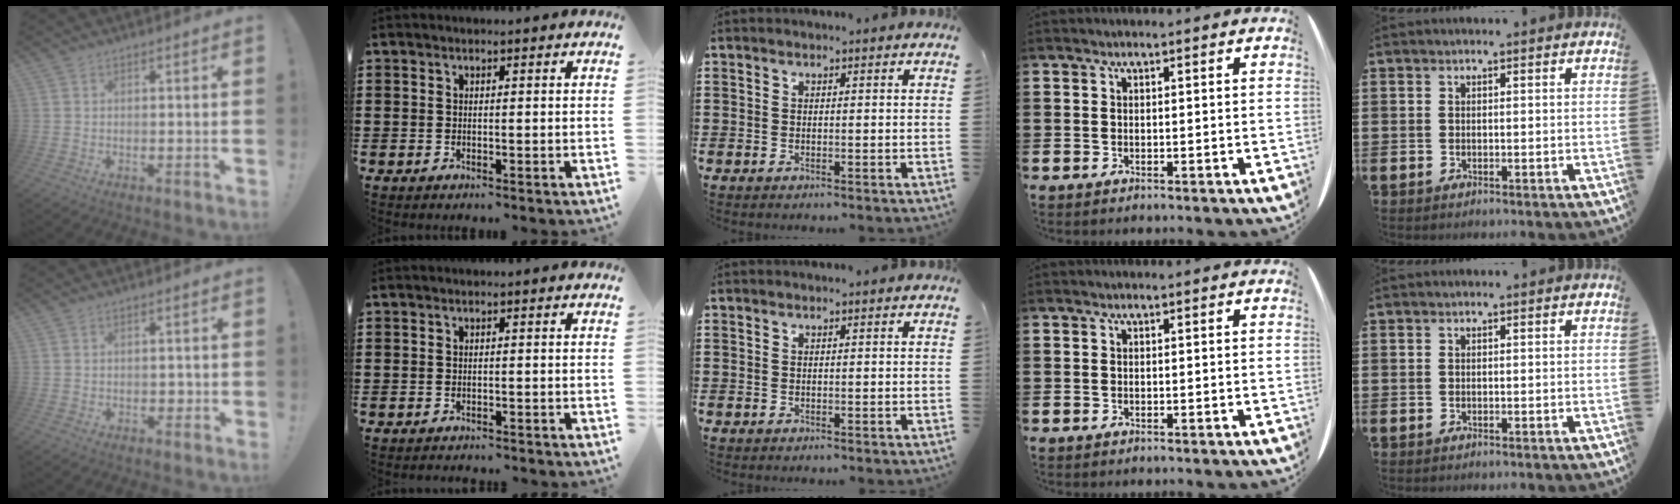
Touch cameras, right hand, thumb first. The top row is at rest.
{"thumb": {"total": 1.5, "force": [-0.4, 1.3, 0.7], "torque": [-0.009, 0.004, -0.008]}, "index": {"total": 0.8, "force": [-0.8, -0.1, -0.1], "torque": [-0.001, -0.002, -0.017]}}